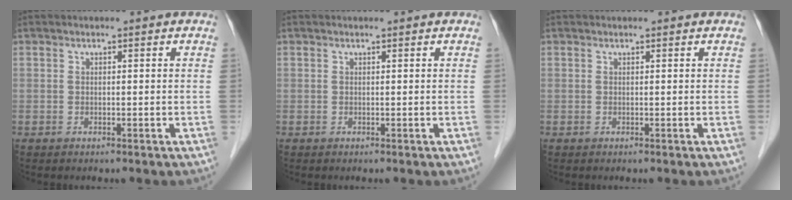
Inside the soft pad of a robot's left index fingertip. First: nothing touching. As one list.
[{"total": 0.0}, {"total": 0.0}]